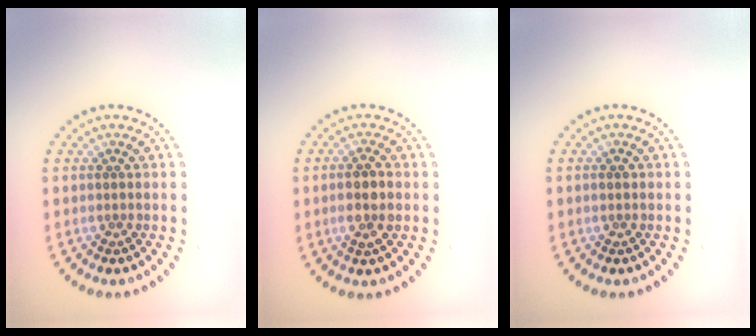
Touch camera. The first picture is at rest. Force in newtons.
{"total": 2.5, "press": 2.5, "slide": 0.6}
{"total": 0.8, "press": 0.8, "slide": 0.0}